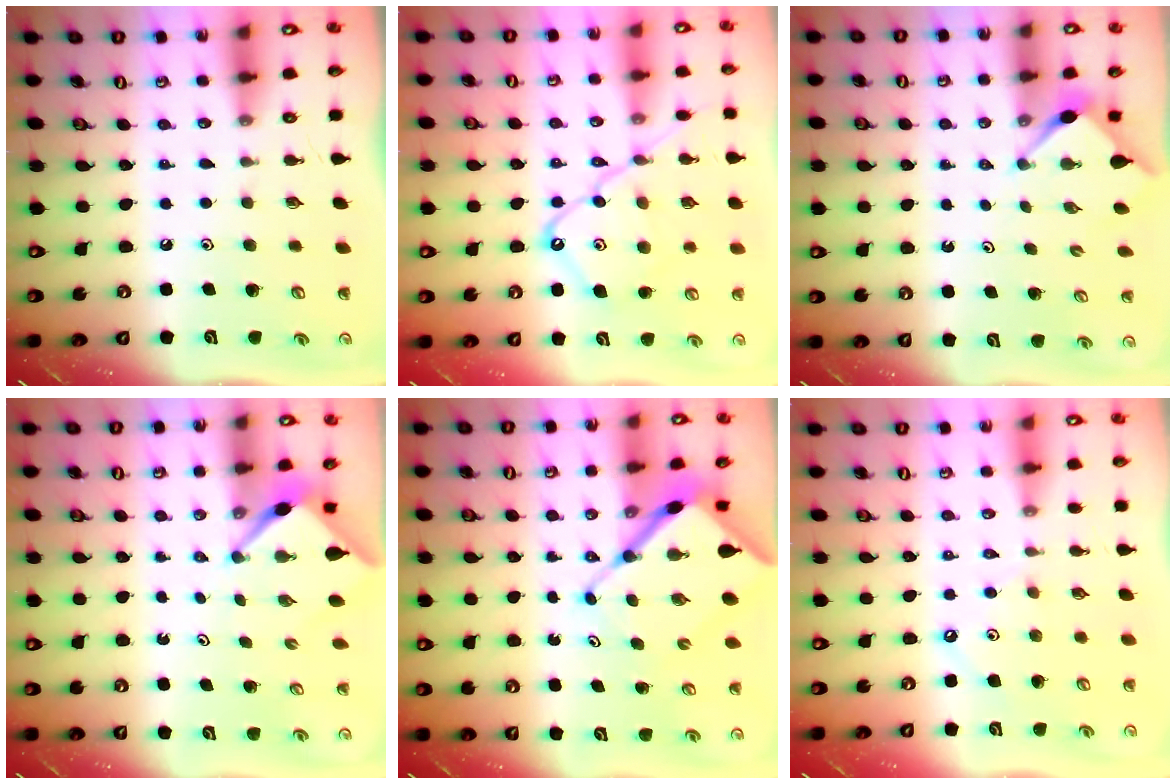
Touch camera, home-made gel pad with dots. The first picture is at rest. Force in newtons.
{"total": 14.6, "press": 14.5, "slide": 1.2}
{"total": 2.7, "press": 2.6, "slide": 0.3}
{"total": 2.9, "press": 2.9, "slide": 0.4}
{"total": 11.4, "press": 11.4, "slide": 1.2}
{"total": 2.6, "press": 2.6, "slide": 0.3}